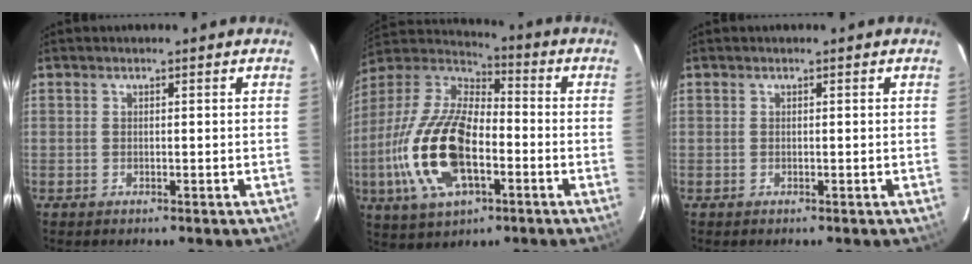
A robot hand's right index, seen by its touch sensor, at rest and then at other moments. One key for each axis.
{"total": 20.9, "fx": -5.7, "fy": 10.1, "fz": 17.4, "tx": -0.377, "ty": -0.013, "tz": -0.105}
{"total": 0.0}